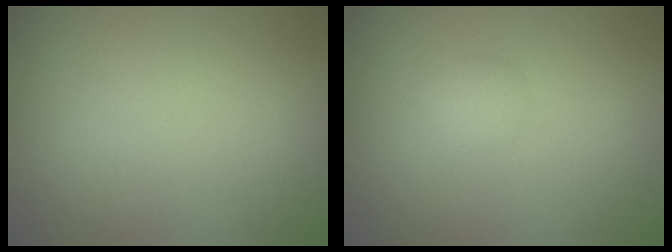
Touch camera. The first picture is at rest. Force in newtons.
{"total": 1.2, "press": 1.2, "slide": 0.0}